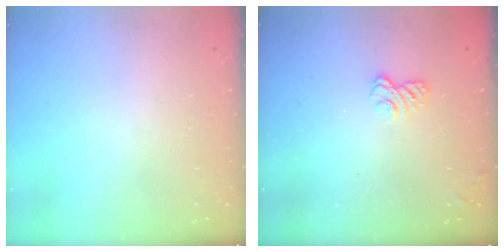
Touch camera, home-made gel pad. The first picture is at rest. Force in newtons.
{"total": 2.8, "press": 2.5, "slide": 1.4}